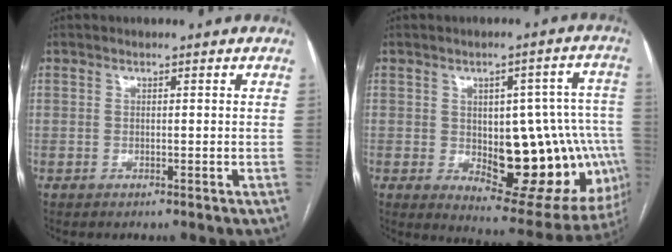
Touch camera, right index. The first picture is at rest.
{"total": 21.2, "force": [-3.0, 9.5, 18.8], "torque": [-0.156, 0.030, -0.007]}